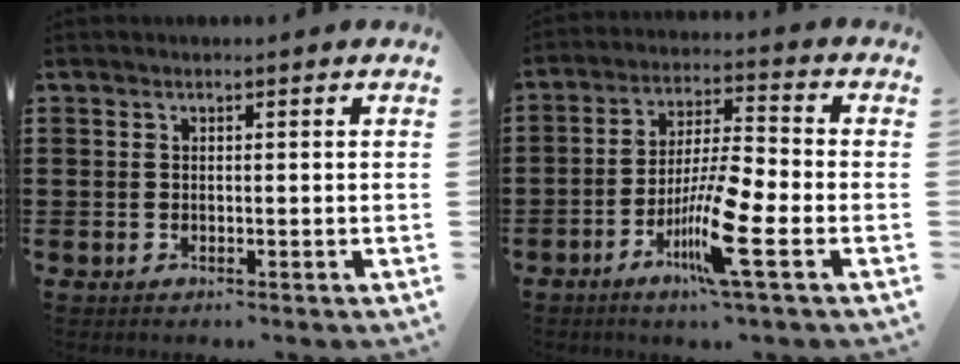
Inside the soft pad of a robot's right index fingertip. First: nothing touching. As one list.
[{"total": 10.4, "force": [-4.3, 1.7, 9.4], "torque": [-0.190, -0.007, -0.082]}]